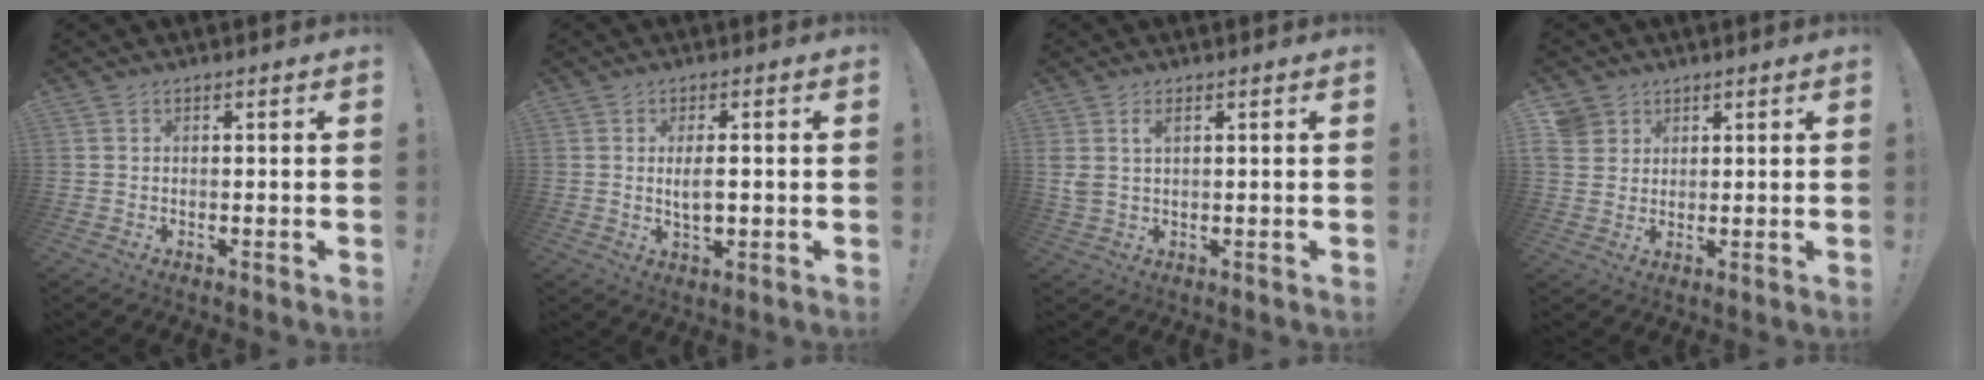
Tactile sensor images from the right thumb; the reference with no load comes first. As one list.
[{"total": 4.8, "force": [0.0, 1.8, 4.4], "torque": [-0.069, -0.006, -0.006]}, {"total": 3.6, "force": [1.6, 1.6, 2.9], "torque": [-0.047, -0.002, 0.026]}, {"total": 5.0, "force": [2.8, 4.1, 0.7], "torque": [-0.012, -0.010, 0.055]}]